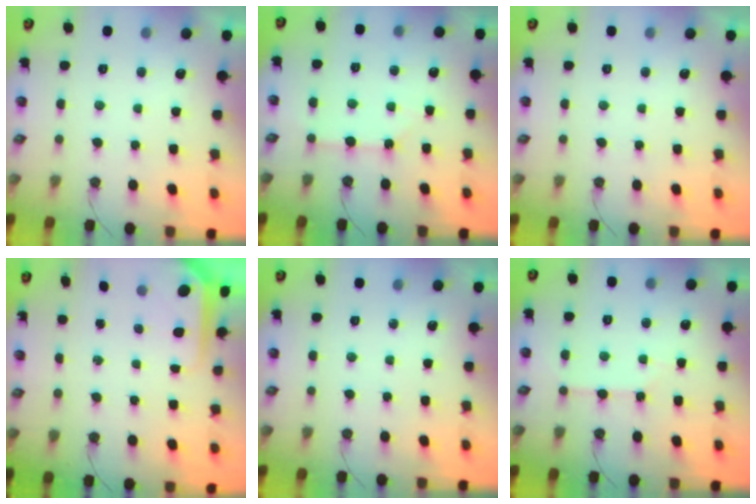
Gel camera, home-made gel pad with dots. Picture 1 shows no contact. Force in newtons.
{"total": 2.7, "press": 2.6, "slide": 0.5}
{"total": 0.0}
{"total": 5.7, "press": 5.6, "slide": 0.4}
{"total": 0.0}
{"total": 2.5, "press": 2.4, "slide": 0.4}